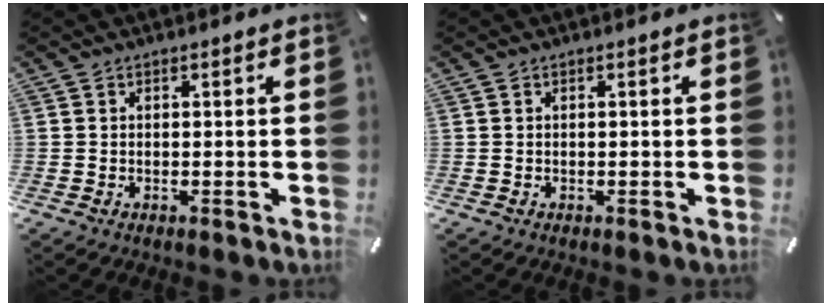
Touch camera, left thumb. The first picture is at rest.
{"total": 0.0}